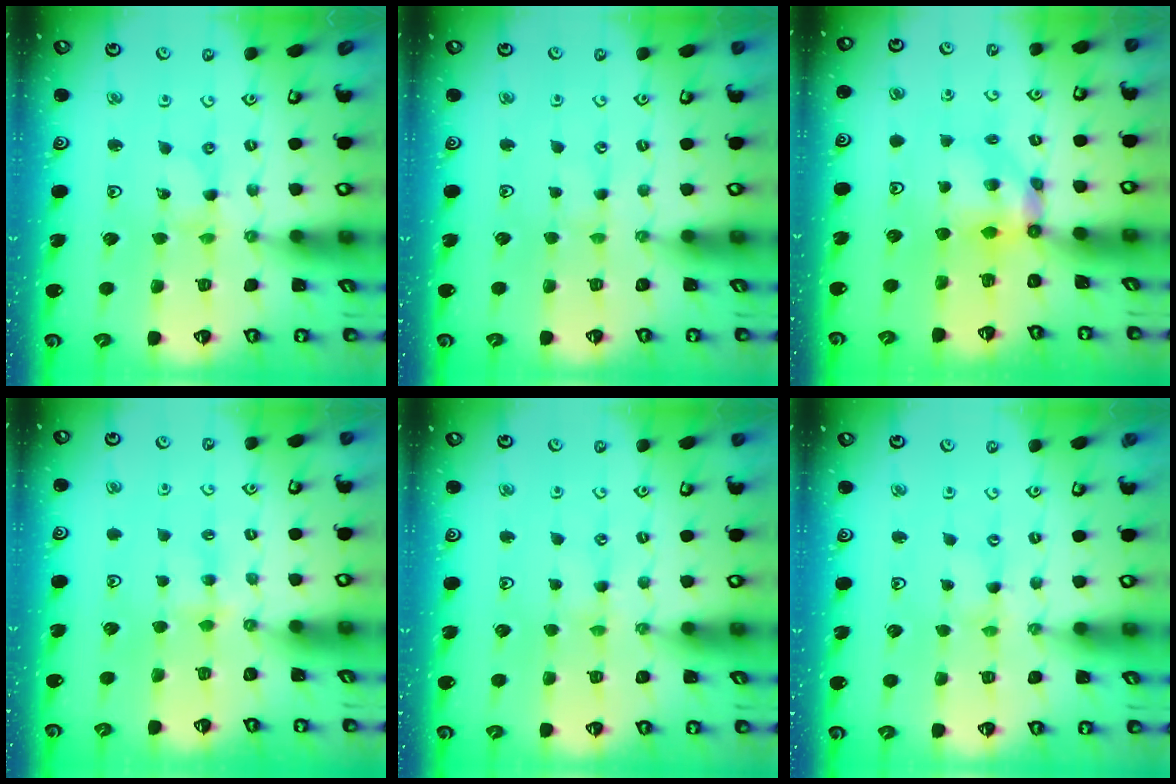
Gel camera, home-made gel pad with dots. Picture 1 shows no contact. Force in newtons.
{"total": 0.0}
{"total": 5.3, "press": 5.3, "slide": 0.2}
{"total": 3.0, "press": 3.0, "slide": 0.4}
{"total": 0.8, "press": 0.8, "slide": 0.3}
{"total": 0.0}